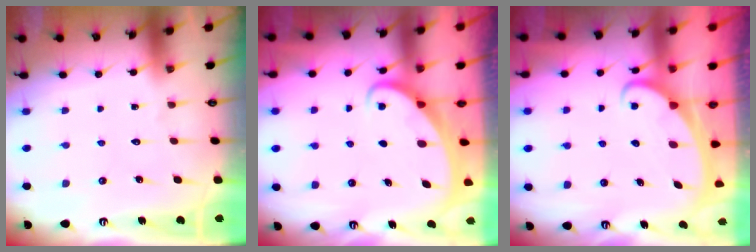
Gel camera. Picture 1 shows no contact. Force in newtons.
{"total": 1.9, "press": 1.9, "slide": 0.2}
{"total": 2.4, "press": 2.4, "slide": 0.3}